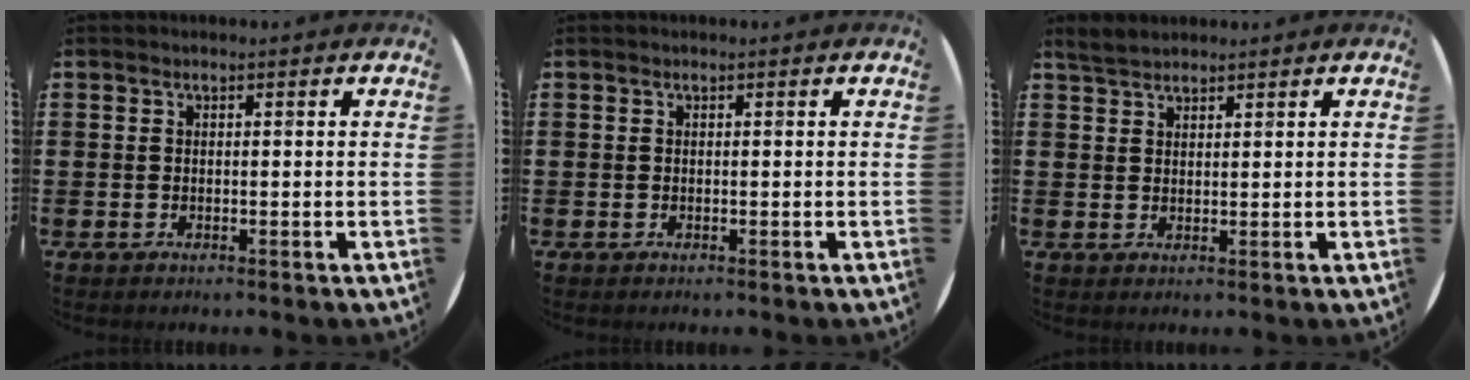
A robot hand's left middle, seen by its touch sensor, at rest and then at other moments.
{"total": 0.0}
{"total": 2.5, "force": [2.3, 0.7, 0.6], "torque": [-0.015, 0.005, 0.045]}